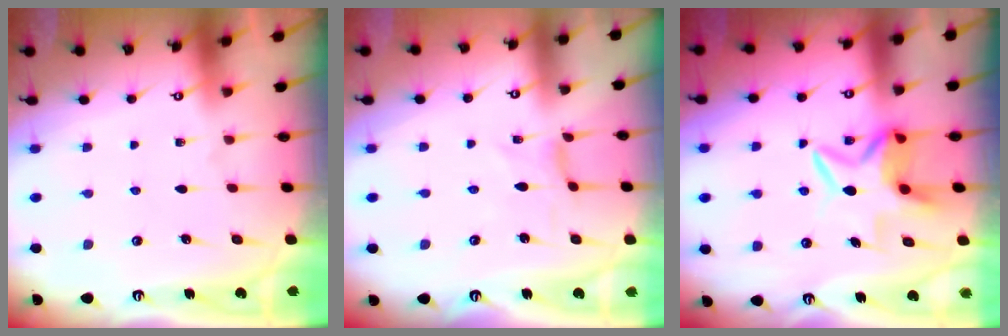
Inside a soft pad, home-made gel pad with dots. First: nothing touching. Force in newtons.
{"total": 0.0}
{"total": 7.0, "press": 6.9, "slide": 1.1}